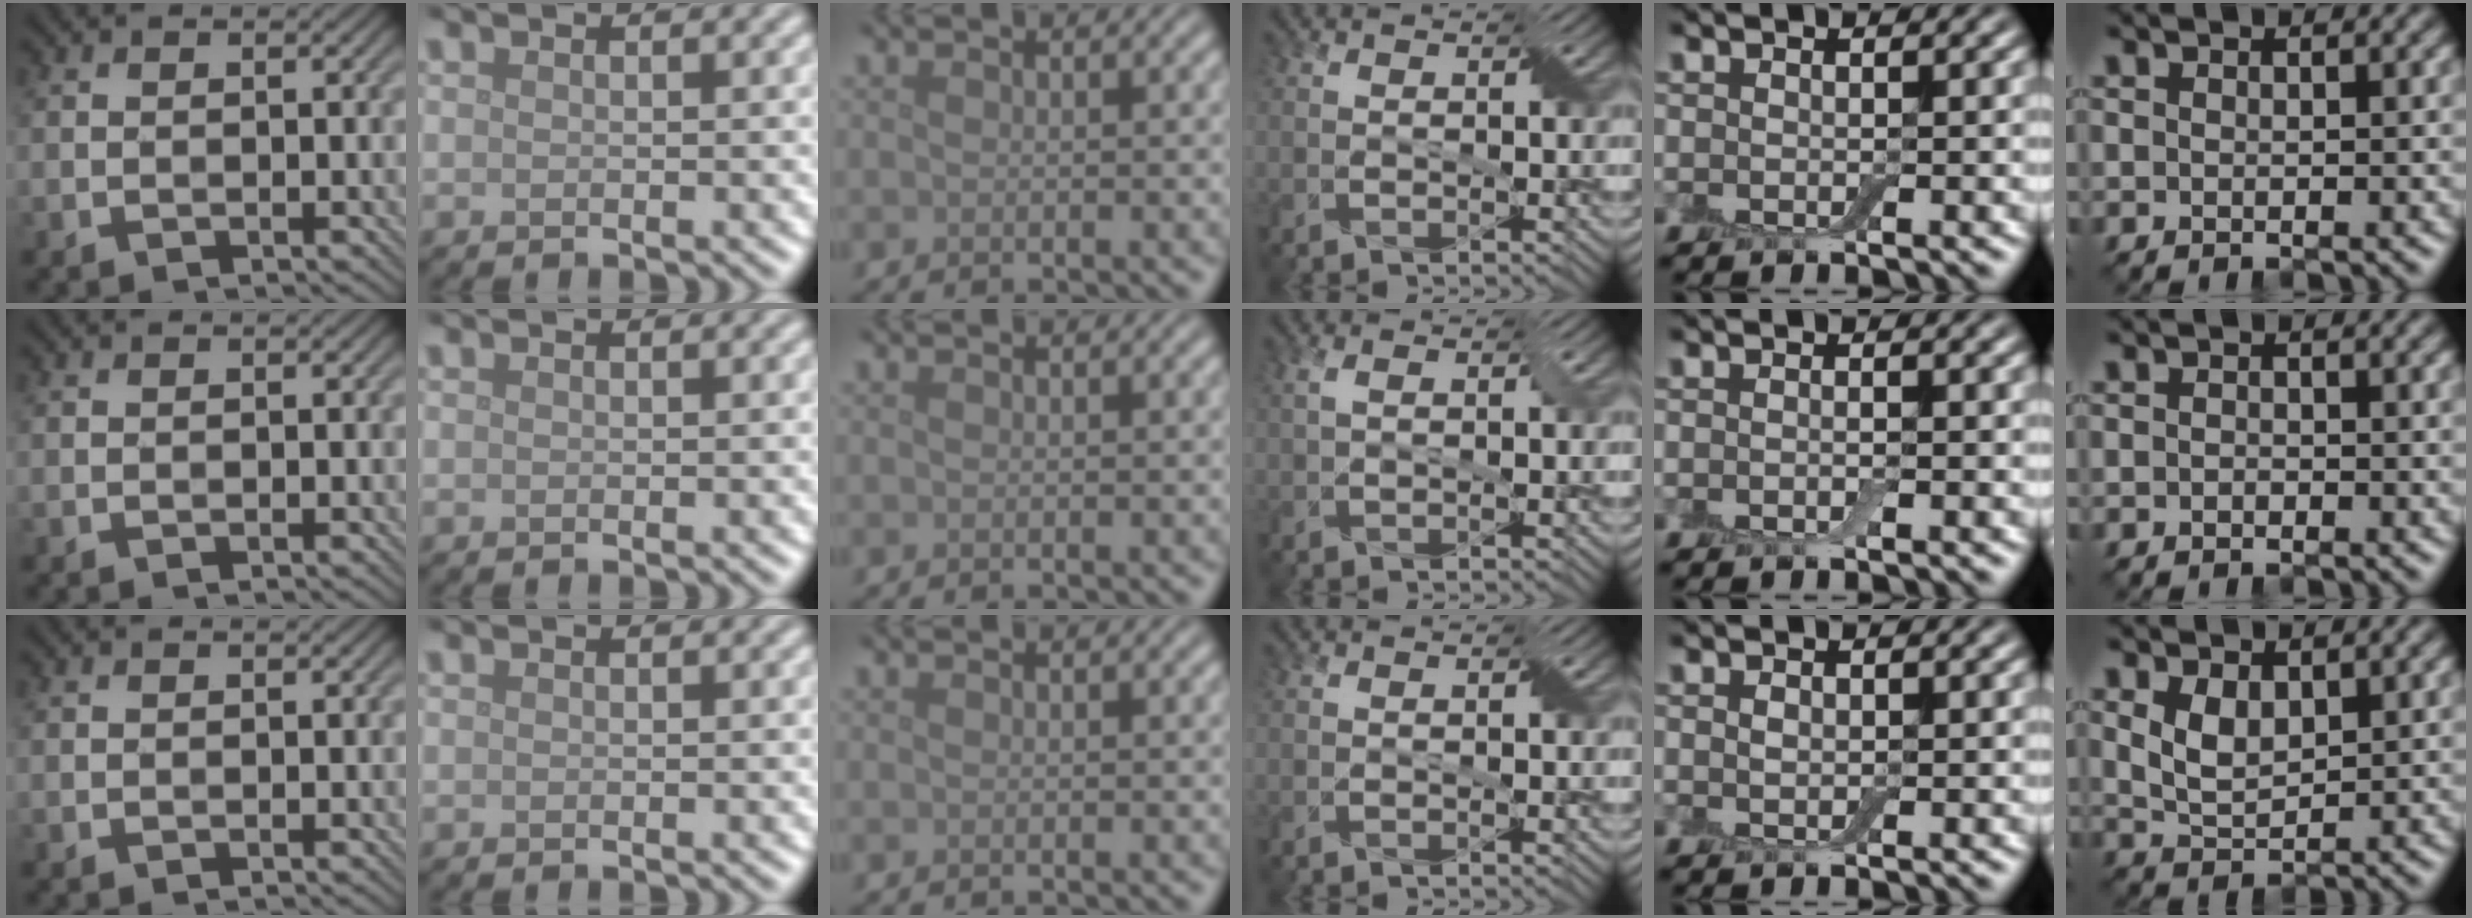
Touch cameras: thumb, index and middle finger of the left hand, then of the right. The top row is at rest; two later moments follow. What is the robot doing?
{"motion": "wipe", "object": "dish"}